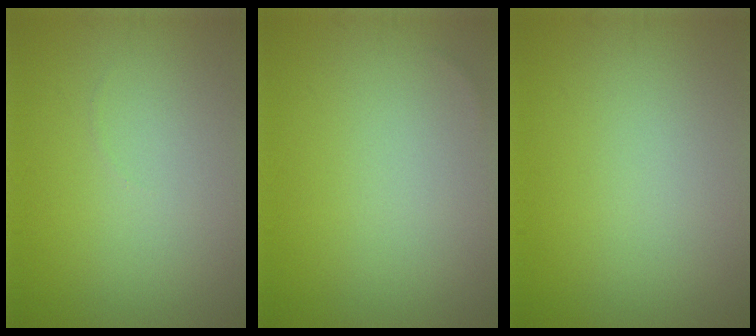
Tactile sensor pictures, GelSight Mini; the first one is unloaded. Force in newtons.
{"total": 0.0}
{"total": 0.0}